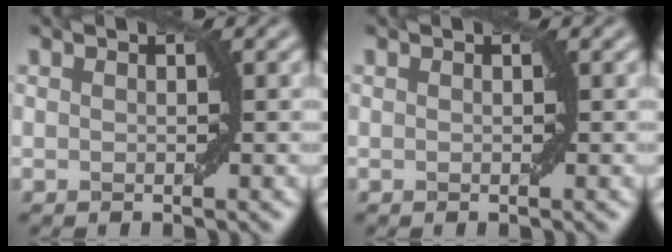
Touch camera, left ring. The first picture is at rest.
{"total": 0.0}